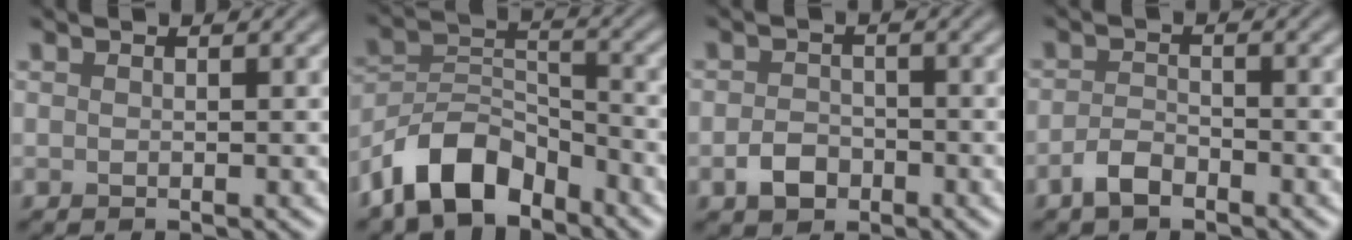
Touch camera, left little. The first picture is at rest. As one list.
[{"total": 7.4, "force": [-5.5, 3.5, 3.6], "torque": [-0.057, 0.004, -0.117]}, {"total": 2.6, "force": [-1.3, 1.8, 1.2], "torque": [-0.017, 0.002, -0.031]}, {"total": 2.2, "force": [-1.7, 0.9, 1.1], "torque": [-0.020, 0.004, -0.038]}]